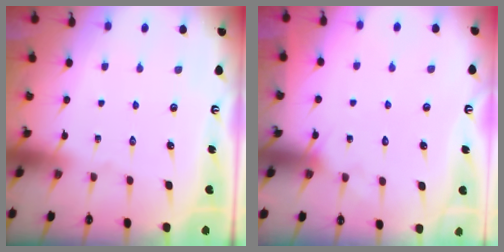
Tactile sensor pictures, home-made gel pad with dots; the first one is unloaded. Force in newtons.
{"total": 4.4, "press": 4.4, "slide": 0.4}